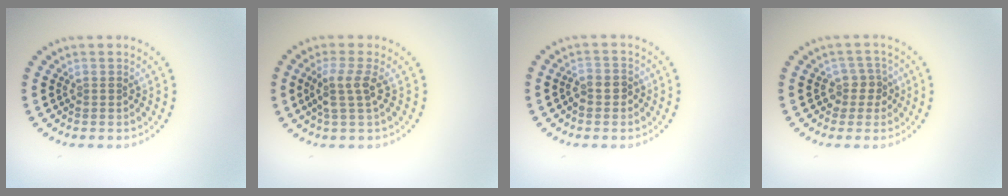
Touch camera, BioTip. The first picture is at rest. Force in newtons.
{"total": 2.5, "press": 2.0, "slide": 1.6}
{"total": 1.8, "press": 1.7, "slide": 0.7}
{"total": 2.1, "press": 1.7, "slide": 1.2}